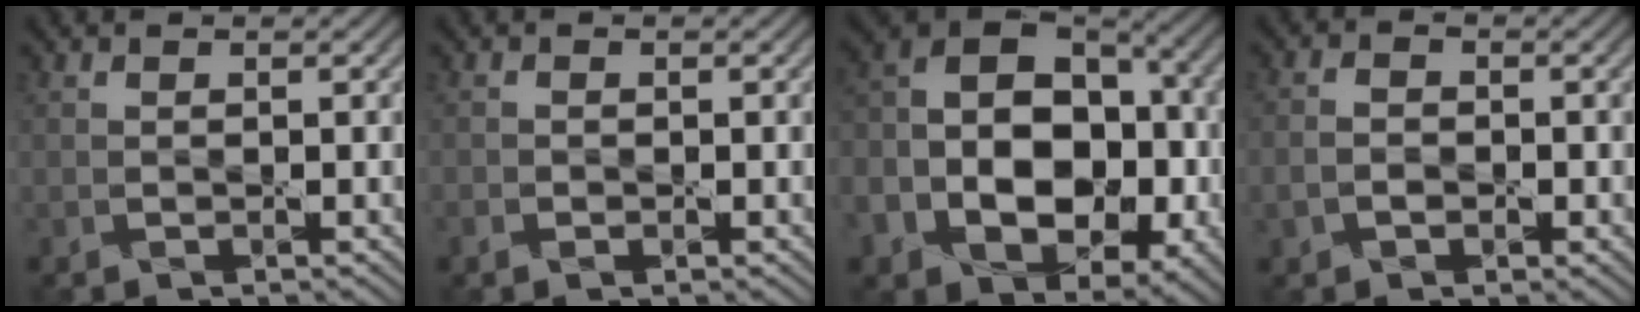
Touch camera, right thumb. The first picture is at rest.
{"total": 1.2, "force": [-0.6, 0.7, 0.7], "torque": [-0.015, -0.004, -0.012]}
{"total": 16.9, "force": [-3.8, 12.3, 11.1], "torque": [-0.213, -0.019, -0.049]}
{"total": 3.2, "force": [-0.8, 2.5, 1.8], "torque": [-0.033, 0.001, -0.018]}